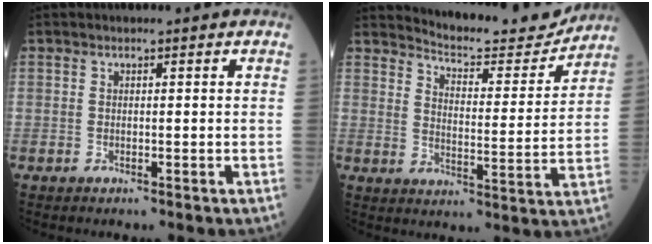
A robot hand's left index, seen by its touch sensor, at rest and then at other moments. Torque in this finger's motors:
{"motor_torque": [0.20, -0.24, -0.08, -0.02]}